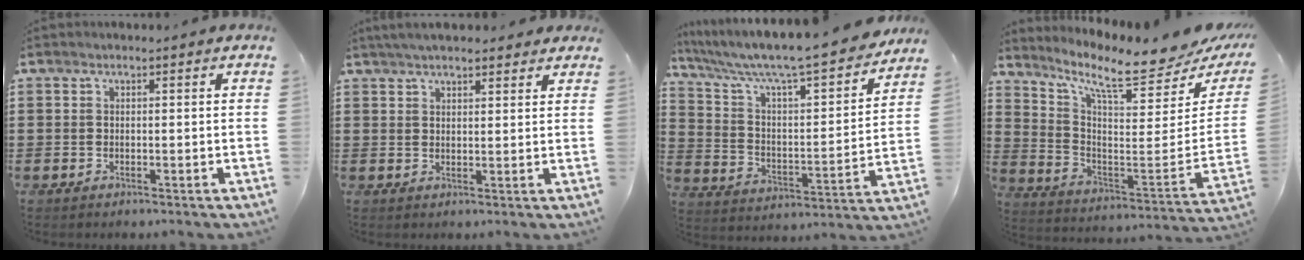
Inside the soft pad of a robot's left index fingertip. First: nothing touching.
{"total": 3.5, "force": [3.2, 0.6, 1.4], "torque": [-0.034, 0.003, 0.059]}
{"total": 8.4, "force": [7.3, 0.5, 4.1], "torque": [-0.110, -0.060, 0.119]}
{"total": 9.1, "force": [7.1, 1.2, 5.5], "torque": [-0.123, -0.065, 0.112]}